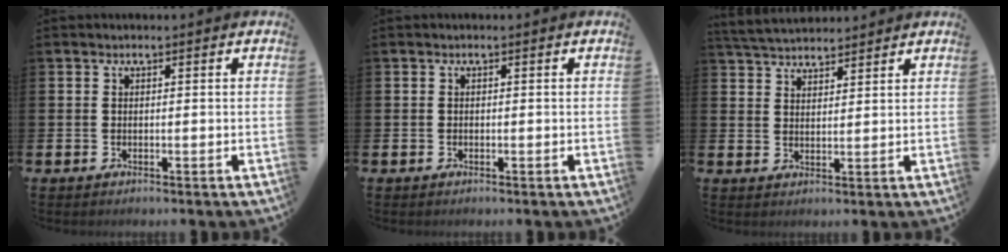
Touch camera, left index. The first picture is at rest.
{"total": 0.0}
{"total": 4.2, "force": [4.1, 0.8, 0.3], "torque": [-0.023, -0.016, 0.076]}